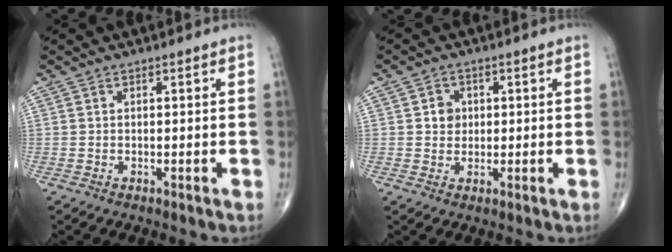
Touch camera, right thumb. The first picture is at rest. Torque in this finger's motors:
{"motor_torque": [-0.23, 0.42, 0.24, 0.17, 0.00]}